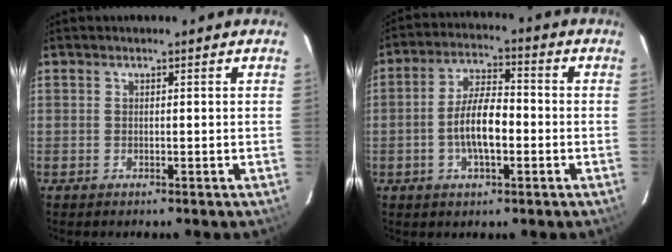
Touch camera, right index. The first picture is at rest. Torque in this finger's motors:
{"motor_torque": [1.22, -0.09, 0.57, 0.15]}